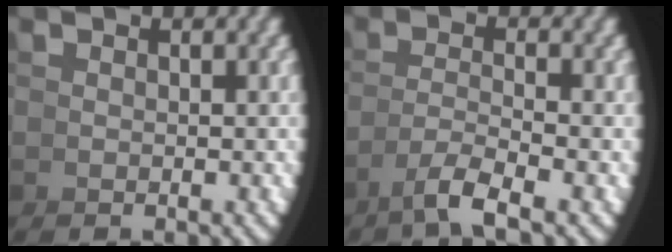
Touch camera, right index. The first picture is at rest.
{"total": 2.8, "force": [-1.6, -0.5, 2.2], "torque": [-0.038, -0.004, -0.023]}